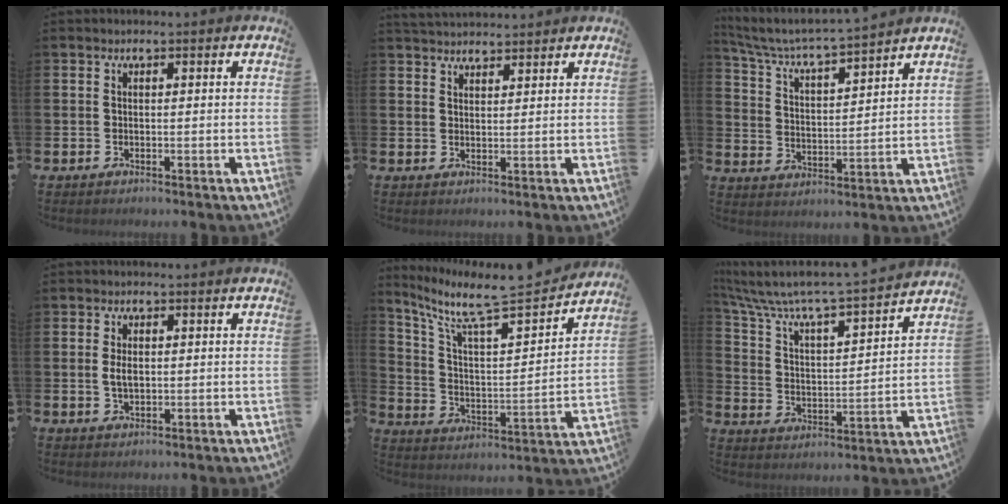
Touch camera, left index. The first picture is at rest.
{"total": 3.1, "force": [3.1, 0.6, 0.1], "torque": [-0.007, -0.013, 0.057]}
{"total": 5.4, "force": [5.2, 0.1, 1.7], "torque": [-0.060, -0.042, 0.083]}
{"total": 2.5, "force": [0.3, 1.4, 2.0], "torque": [-0.030, 0.002, 0.001]}
{"total": 10.2, "force": [8.8, 1.5, 4.8], "torque": [-0.134, -0.062, 0.147]}
{"total": 6.4, "force": [5.9, 0.5, 2.4], "torque": [-0.079, -0.054, 0.091]}